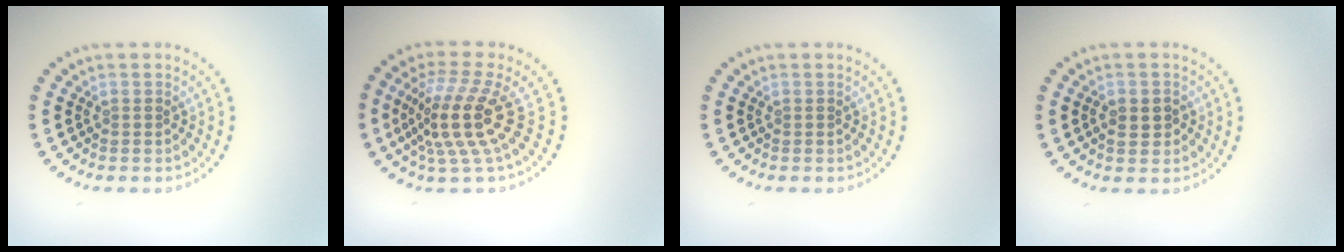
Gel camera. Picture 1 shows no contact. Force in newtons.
{"total": 5.1, "press": 3.7, "slide": 3.5}
{"total": 0.0}
{"total": 2.2, "press": 2.2, "slide": 0.2}